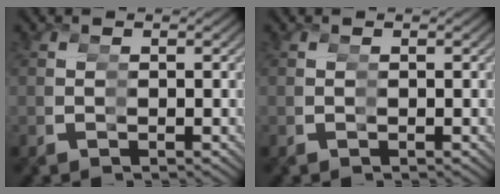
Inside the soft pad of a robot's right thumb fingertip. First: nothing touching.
{"total": 0.0}